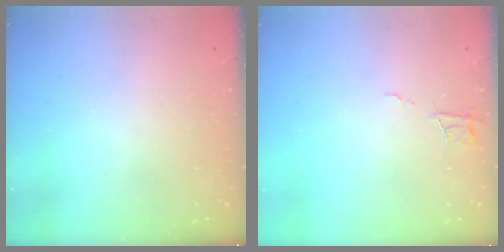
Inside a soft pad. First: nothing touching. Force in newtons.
{"total": 5.6, "press": 5.6, "slide": 0.3}